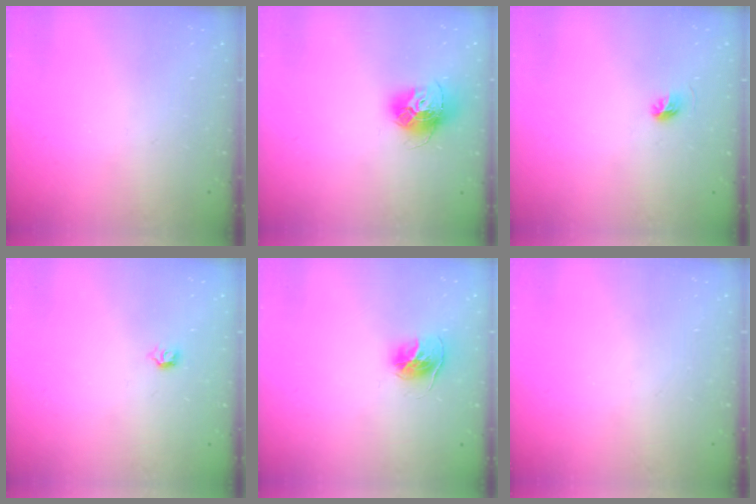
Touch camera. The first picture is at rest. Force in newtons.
{"total": 13.2, "press": 13.1, "slide": 1.3}
{"total": 4.5, "press": 4.3, "slide": 1.4}
{"total": 3.4, "press": 3.3, "slide": 0.7}
{"total": 11.1, "press": 11.1, "slide": 0.9}
{"total": 0.0}